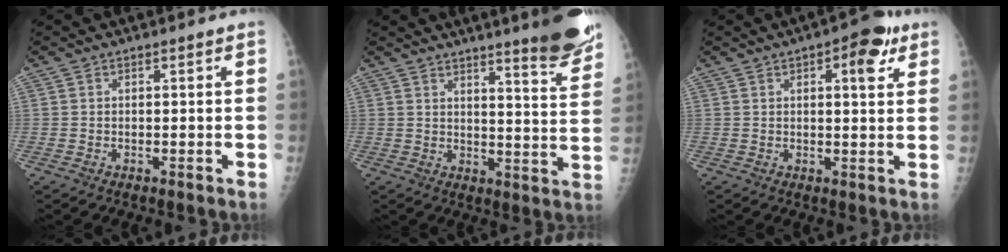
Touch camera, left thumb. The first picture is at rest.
{"total": 11.5, "force": [8.9, 1.1, 7.2], "torque": [-0.075, -0.065, 0.112]}
{"total": 7.4, "force": [3.4, 2.8, 5.9], "torque": [-0.059, -0.007, 0.038]}